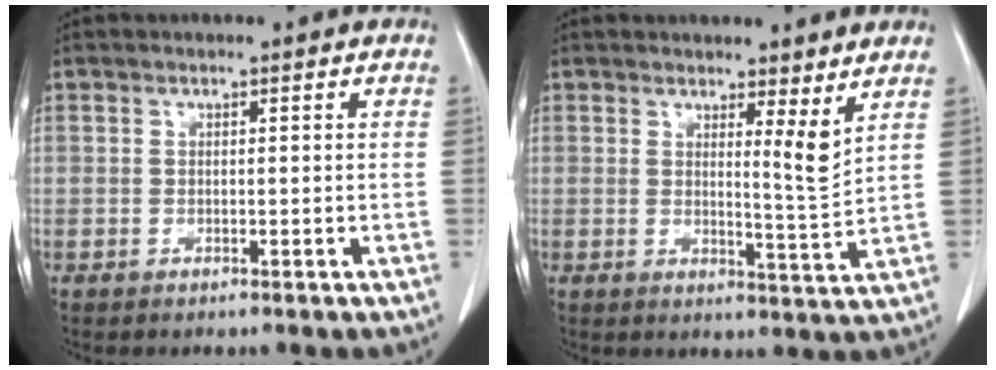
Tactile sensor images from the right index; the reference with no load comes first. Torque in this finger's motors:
{"motor_torque": [0.03, 0.23, 0.04, 0.03]}